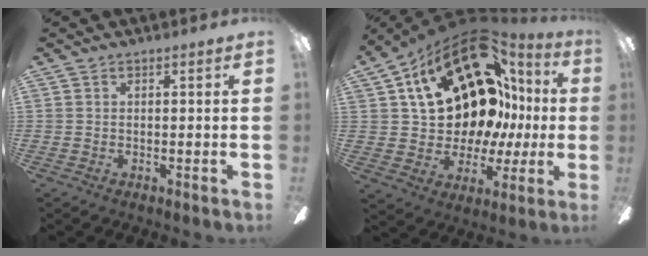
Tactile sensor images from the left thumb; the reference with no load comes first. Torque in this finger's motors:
{"motor_torque": [-0.63, 2.78, 1.50, -1.27, 0.24]}